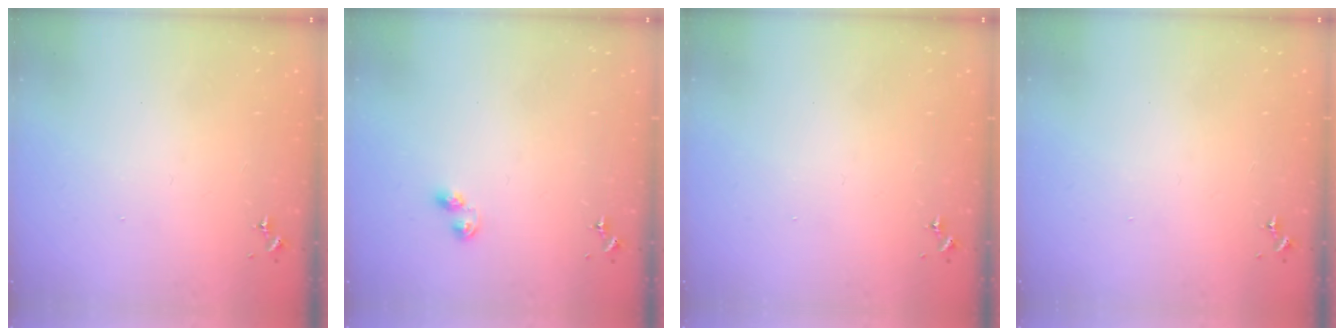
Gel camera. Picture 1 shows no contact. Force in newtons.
{"total": 3.3, "press": 3.3, "slide": 0.4}
{"total": 0.0}
{"total": 0.0}